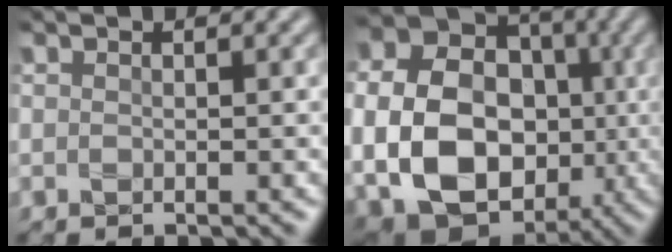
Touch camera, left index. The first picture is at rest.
{"total": 15.7, "force": [-1.8, 12.4, 9.4], "torque": [-0.174, -0.016, -0.028]}